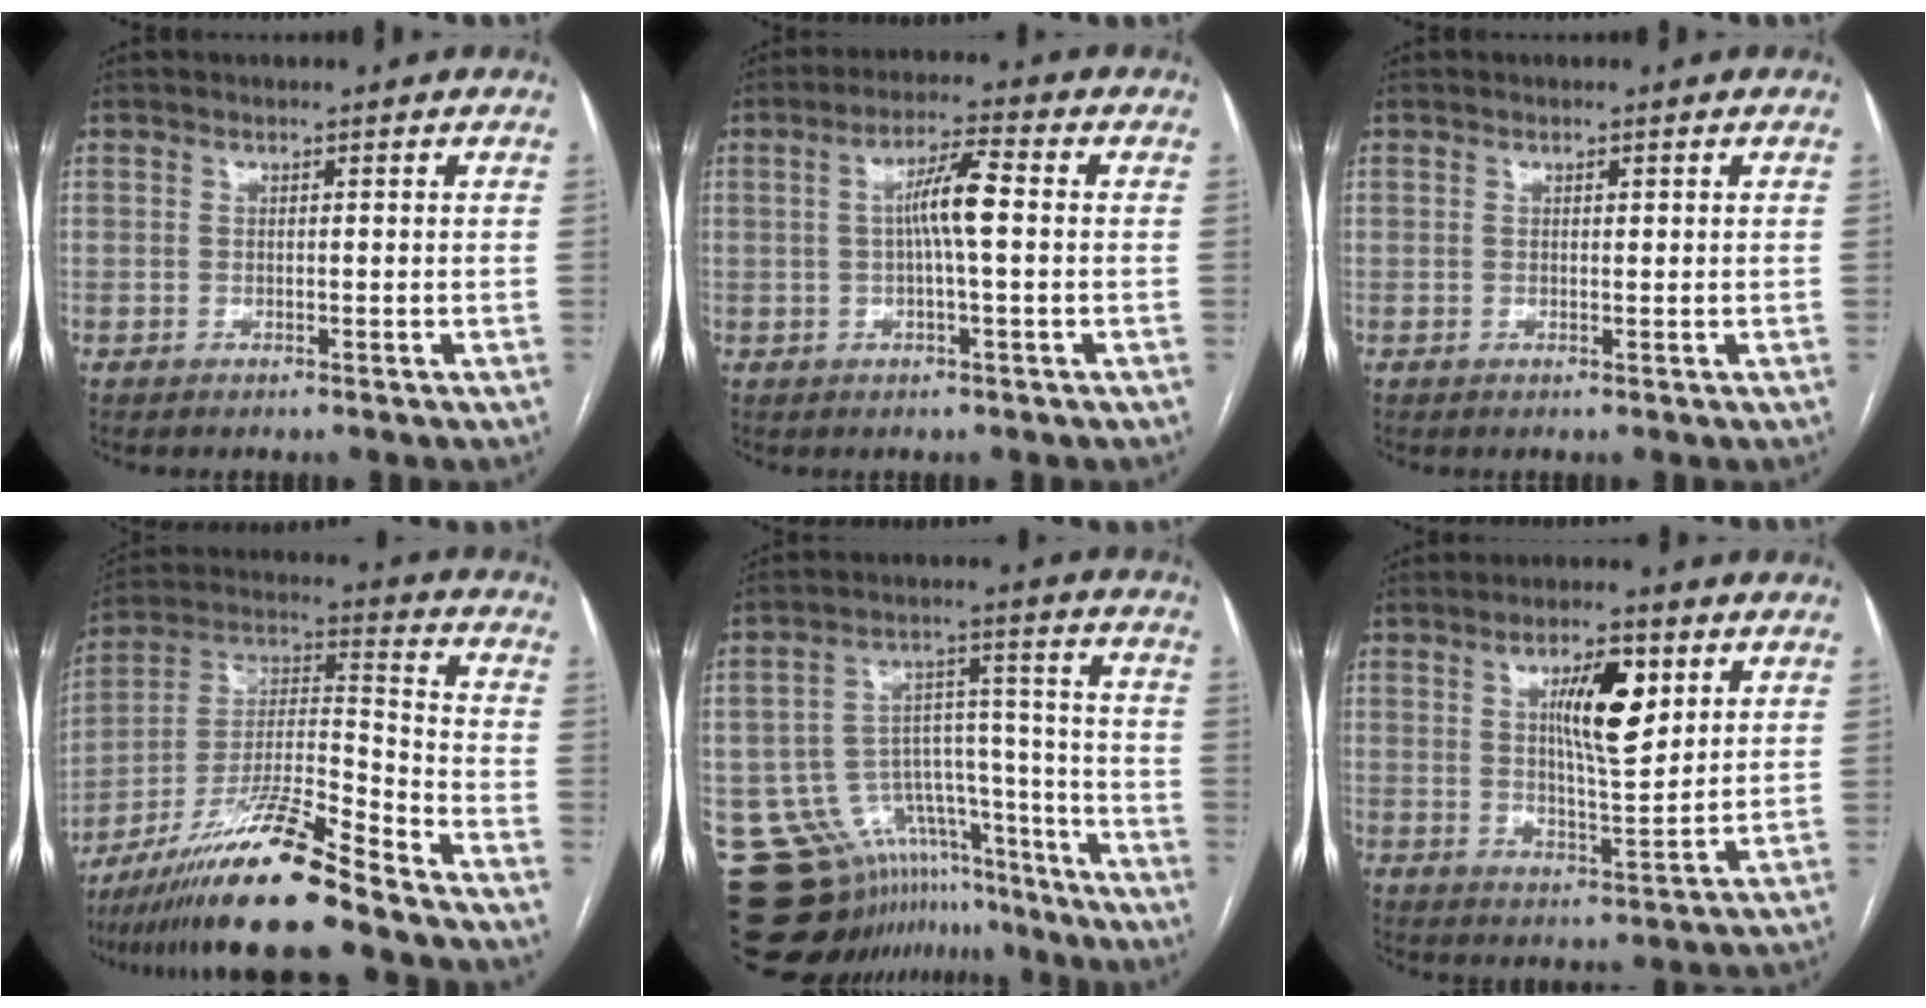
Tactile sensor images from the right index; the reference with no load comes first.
{"total": 6.2, "force": [0.3, 0.3, 6.2], "torque": [-0.113, 0.012, 0.003]}
{"total": 0.5, "force": [0.2, 0.2, 0.4], "torque": [-0.008, -0.001, 0.003]}
{"total": 16.5, "force": [-12.9, -0.2, 10.3], "torque": [-0.192, -0.001, -0.232]}
{"total": 17.5, "force": [-14.3, 9.2, 4.3], "torque": [-0.057, 0.085, -0.199]}
{"total": 9.5, "force": [3.6, 2.3, 8.5], "torque": [-0.144, 0.001, 0.062]}